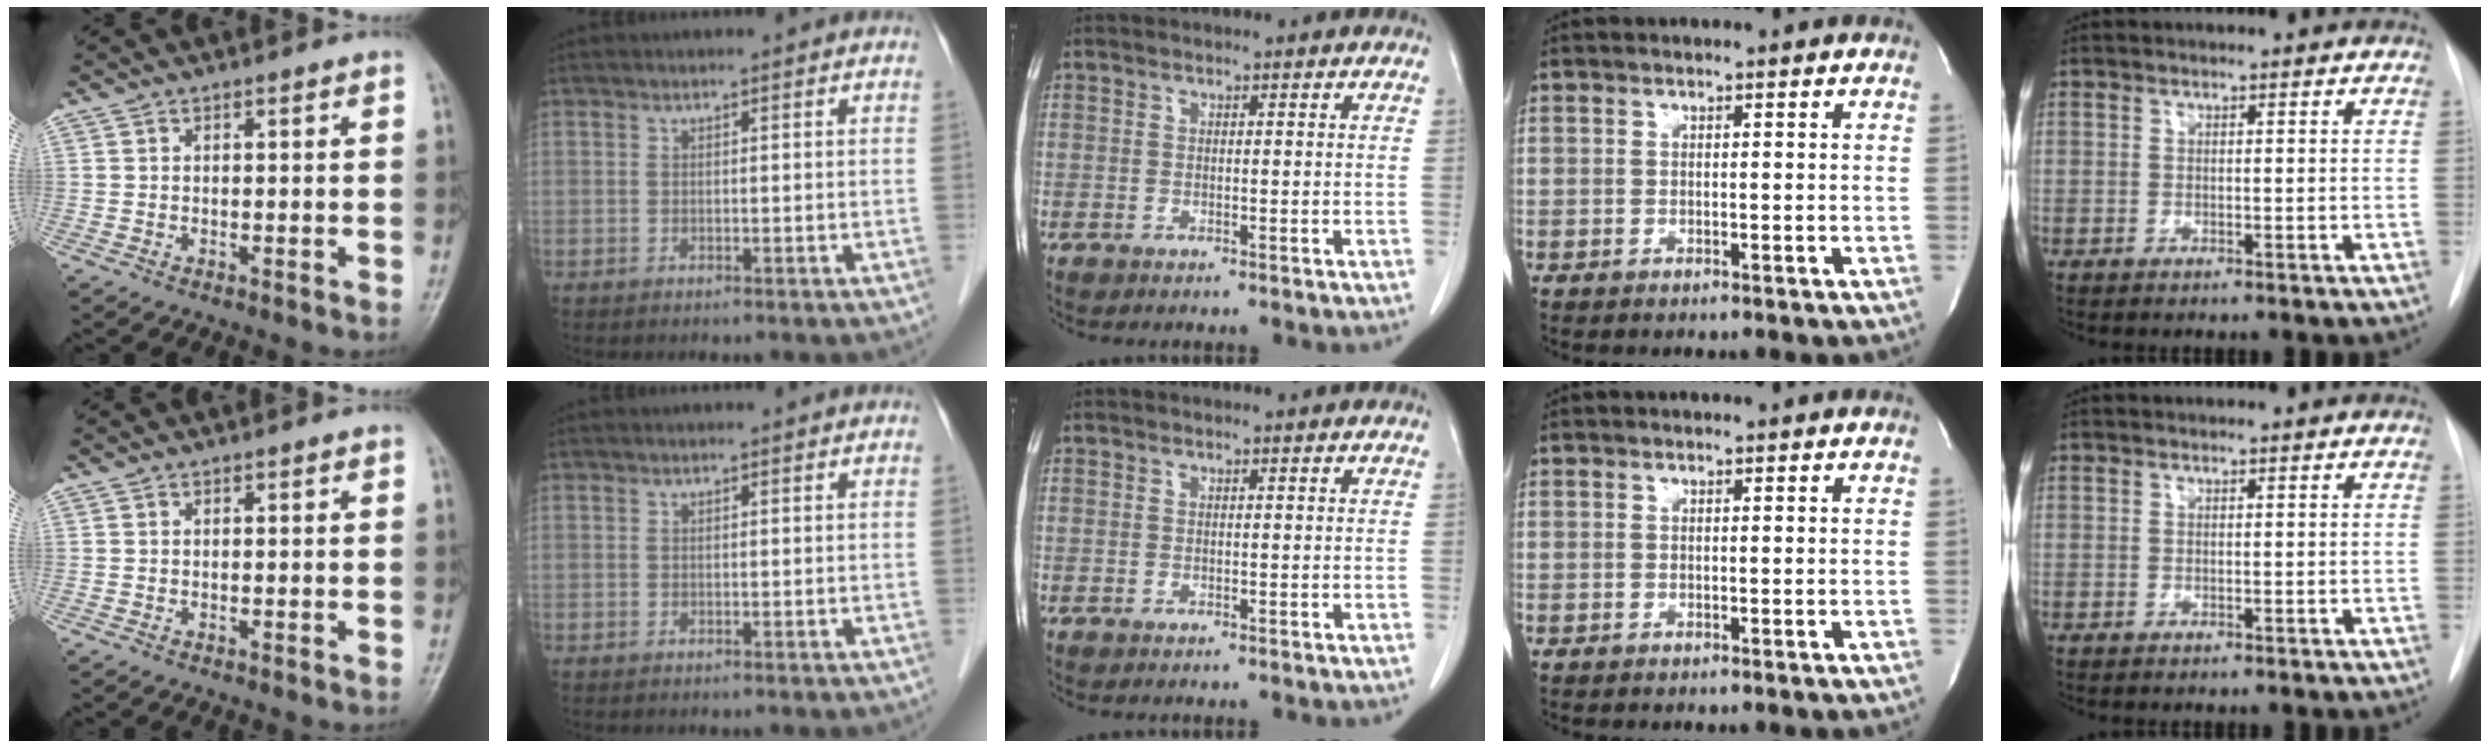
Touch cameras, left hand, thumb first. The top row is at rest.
{}